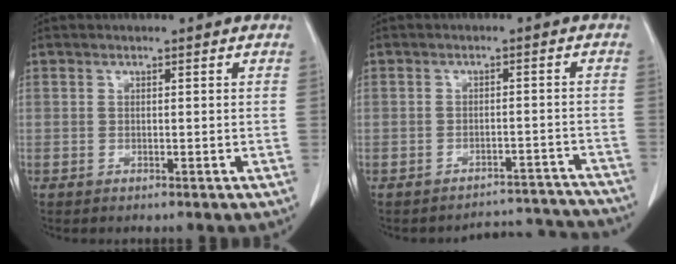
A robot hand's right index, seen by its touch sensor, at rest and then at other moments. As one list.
[{"total": 8.8, "force": [-8.5, 1.8, -1.6], "torque": [0.037, 0.041, -0.094]}]